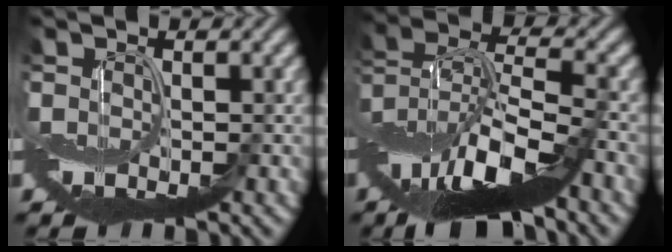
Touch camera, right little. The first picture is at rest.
{"total": 12.3, "force": [-6.7, 3.9, 9.6], "torque": [-0.179, 0.010, -0.121]}